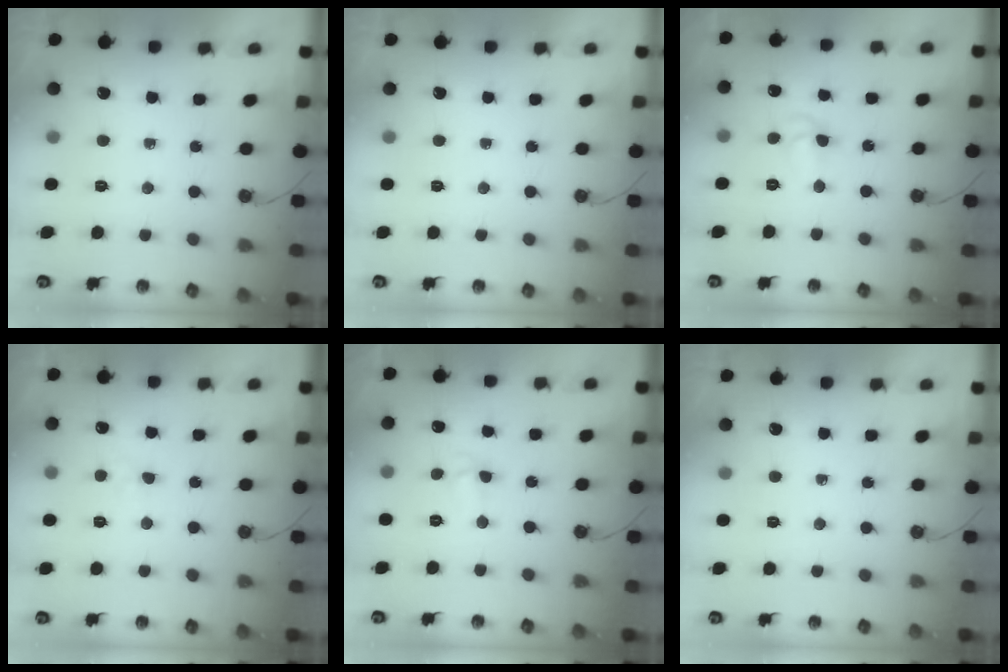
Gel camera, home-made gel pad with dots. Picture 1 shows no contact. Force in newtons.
{"total": 0.0}
{"total": 5.0, "press": 4.9, "slide": 0.7}
{"total": 3.9, "press": 3.8, "slide": 0.6}
{"total": 3.7, "press": 3.5, "slide": 1.2}
{"total": 0.0}